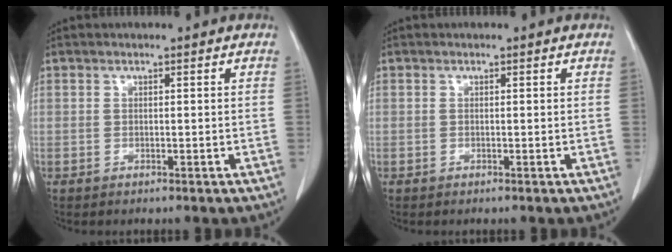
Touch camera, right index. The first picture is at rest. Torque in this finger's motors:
{"motor_torque": [-0.02, -0.10, -0.03, -0.01]}